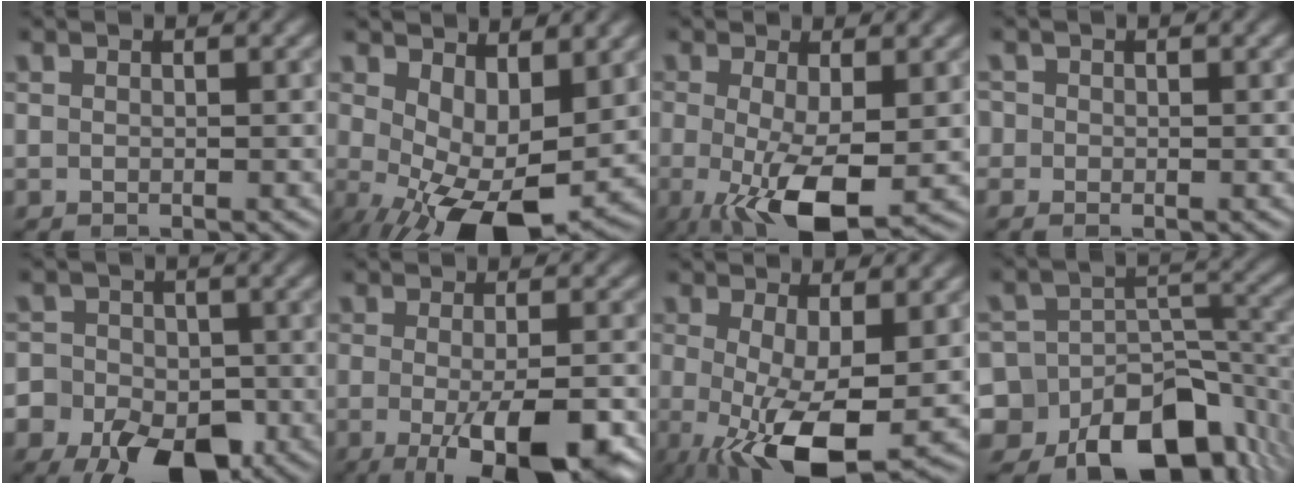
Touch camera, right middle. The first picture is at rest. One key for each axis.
{"total": 9.5, "fx": -0.7, "fy": 4.7, "fz": 8.3, "tx": -0.140, "ty": -0.017, "tz": 0.000}
{"total": 8.0, "fx": -1.8, "fy": 2.6, "fz": 7.4, "tx": -0.139, "ty": -0.021, "tz": -0.026}
{"total": 0.8, "fx": -0.3, "fy": 0.7, "fz": 0.2, "tx": 0.001, "ty": -0.003, "tz": -0.008}
{"total": 11.7, "fx": -6.1, "fy": 8.5, "fz": 5.2, "tx": -0.060, "ty": -0.045, "tz": -0.120}
{"total": 9.6, "fx": -3.7, "fy": 2.9, "fz": 8.3, "tx": -0.125, "ty": -0.017, "tz": -0.046}
{"total": 9.3, "fx": -1.9, "fy": 3.4, "fz": 8.4, "tx": -0.159, "ty": -0.022, "tz": -0.028}
{"total": 15.7, "fx": -9.8, "fy": 10.0, "fz": 7.1, "tx": -0.119, "ty": -0.003, "tz": -0.120}